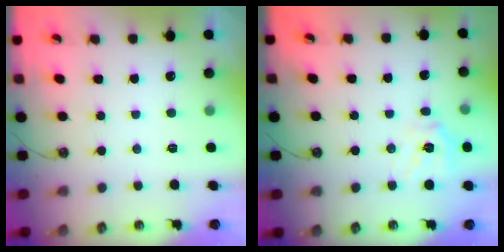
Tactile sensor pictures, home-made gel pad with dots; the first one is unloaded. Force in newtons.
{"total": 12.3, "press": 12.1, "slide": 1.8}